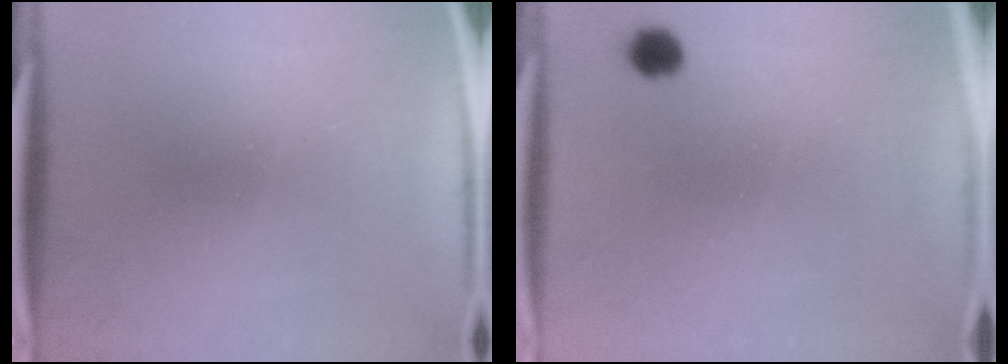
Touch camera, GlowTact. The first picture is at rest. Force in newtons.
{"total": 2.6}